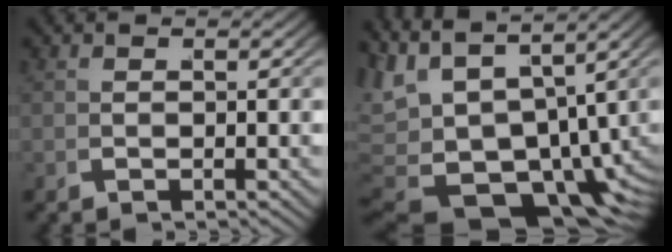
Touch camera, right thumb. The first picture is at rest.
{"total": 14.5, "force": [-1.2, 9.5, 10.9], "torque": [-0.216, -0.043, 0.009]}